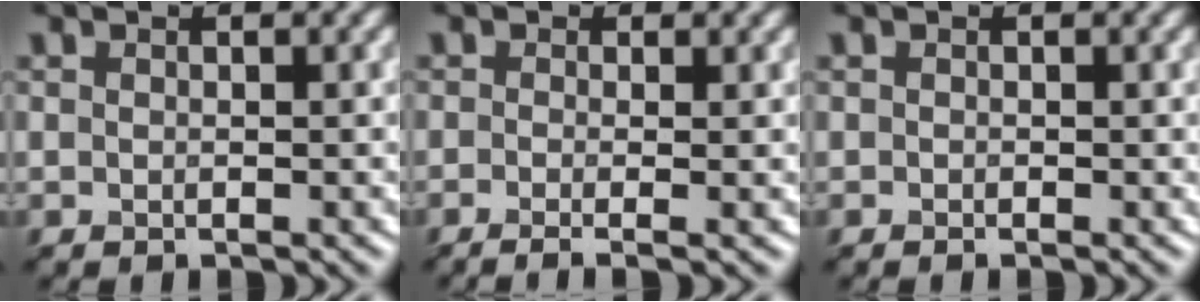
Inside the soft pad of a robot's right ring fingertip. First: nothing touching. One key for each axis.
{"total": 2.9, "fx": -0.2, "fy": 1.4, "fz": 2.5, "tx": -0.036, "ty": -0.001, "tz": -0.019}
{"total": 0.0}